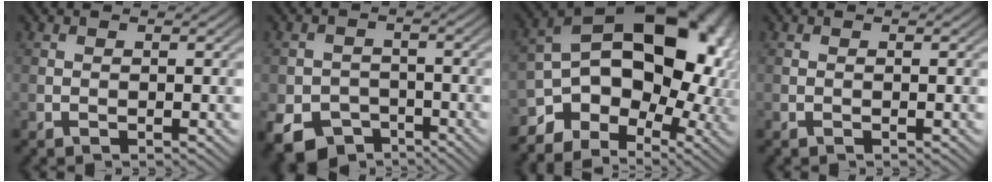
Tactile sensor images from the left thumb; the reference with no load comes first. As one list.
[{"total": 6.7, "force": [-3.9, 4.7, 2.7], "torque": [-0.056, -0.017, -0.073]}, {"total": 18.5, "force": [-2.4, 12.7, 13.3], "torque": [-0.184, -0.017, -0.025]}, {"total": 0.0}]